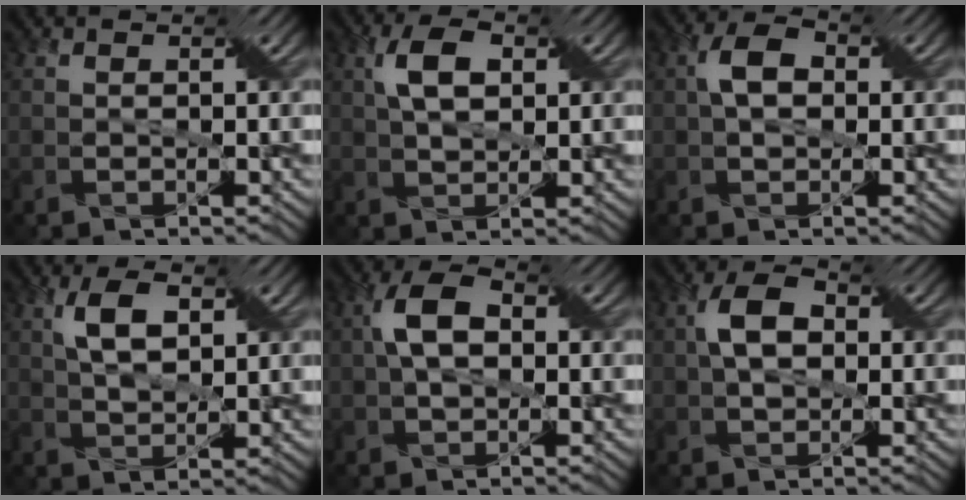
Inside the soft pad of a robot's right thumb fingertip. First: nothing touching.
{"total": 5.4, "force": [1.7, 2.6, 4.3], "torque": [-0.086, 0.011, 0.029]}
{"total": 4.3, "force": [0.5, 2.7, 3.3], "torque": [-0.066, 0.007, 0.003]}
{"total": 4.7, "force": [2.0, 2.0, 3.8], "torque": [-0.075, 0.007, 0.037]}
{"total": 6.4, "force": [0.7, 3.6, 5.2], "torque": [-0.108, 0.012, 0.005]}
{"total": 5.5, "force": [0.6, 3.3, 4.3], "torque": [-0.085, 0.010, 0.003]}